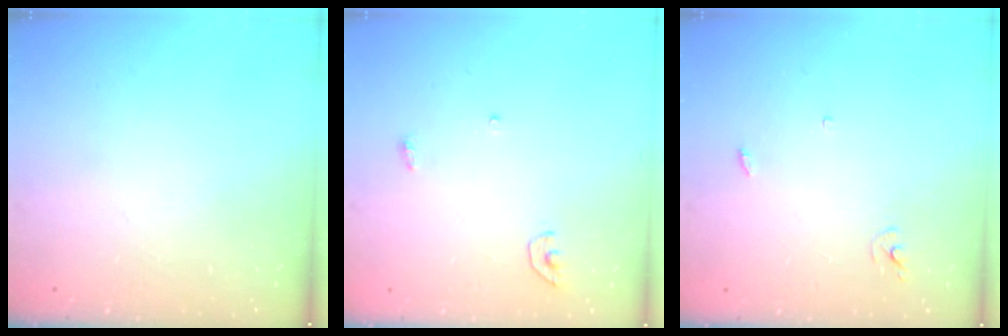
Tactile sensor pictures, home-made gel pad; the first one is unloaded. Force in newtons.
{"total": 3.4, "press": 3.3, "slide": 0.3}
{"total": 2.4, "press": 2.4, "slide": 0.2}